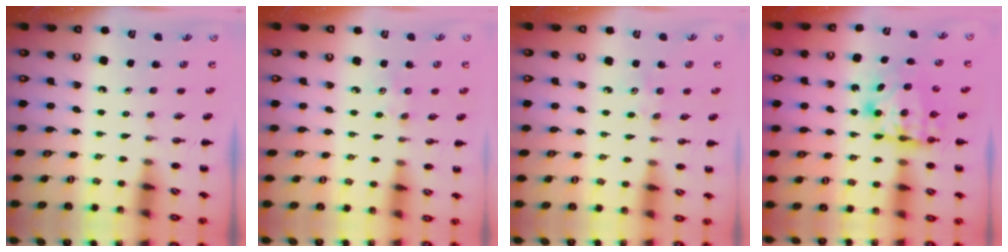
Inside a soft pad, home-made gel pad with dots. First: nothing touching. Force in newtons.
{"total": 2.9, "press": 2.8, "slide": 0.8}
{"total": 2.9, "press": 2.8, "slide": 0.8}
{"total": 7.2, "press": 7.1, "slide": 1.3}